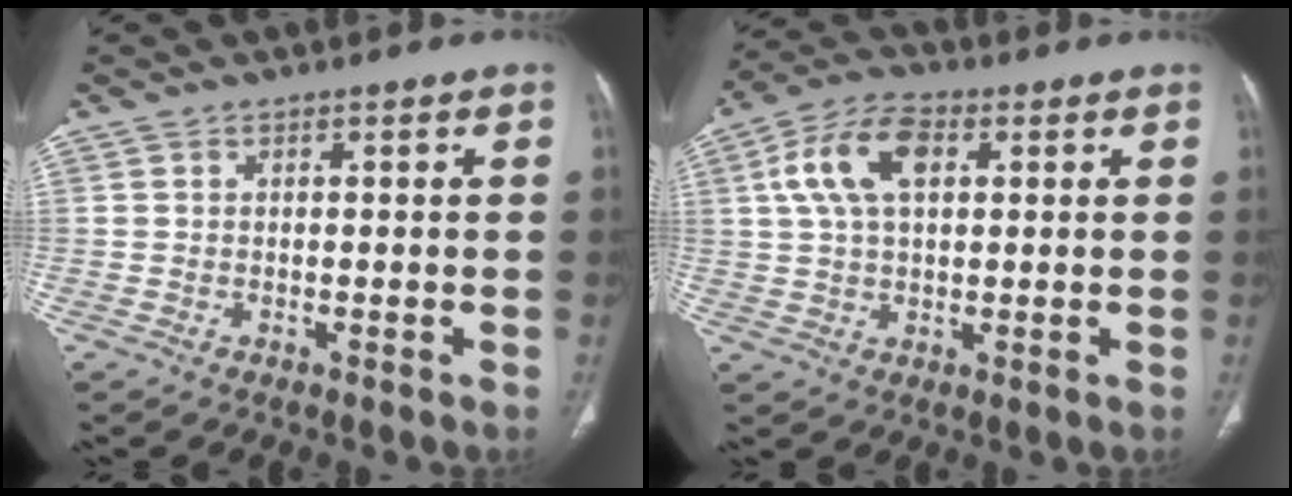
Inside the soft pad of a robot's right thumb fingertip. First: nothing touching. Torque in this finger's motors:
{"motor_torque": [-0.02, 0.21, 0.48, -0.29, 0.13]}